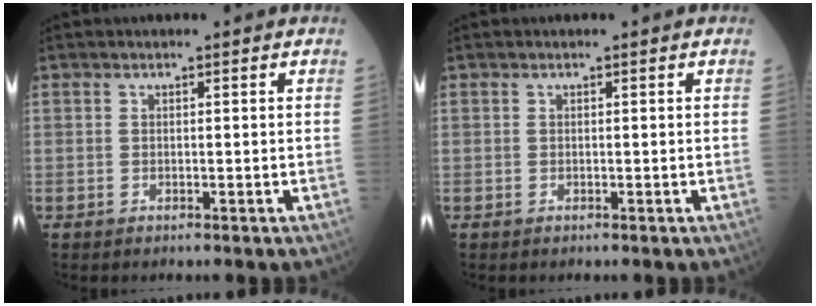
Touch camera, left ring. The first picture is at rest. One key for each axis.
{"total": 0.0}